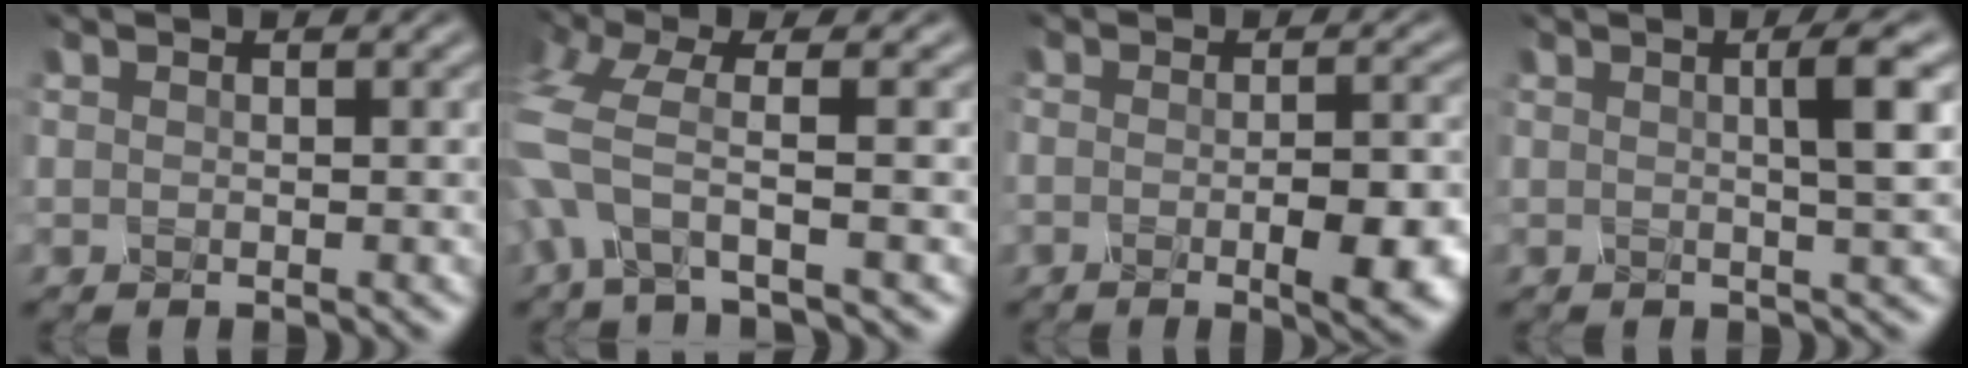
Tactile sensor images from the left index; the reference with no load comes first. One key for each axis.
{"total": 4.9, "fx": -1.8, "fy": 1.1, "fz": 4.4, "tx": -0.115, "ty": -0.004, "tz": -0.049}
{"total": 5.4, "fx": -1.7, "fy": 1.1, "fz": 5.0, "tx": -0.066, "ty": -0.009, "tz": -0.026}
{"total": 3.6, "fx": 0.7, "fy": 0.7, "fz": 3.5, "tx": -0.042, "ty": 0.004, "tz": 0.003}